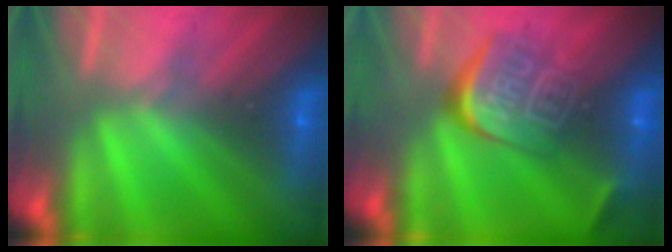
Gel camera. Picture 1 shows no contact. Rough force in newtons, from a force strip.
{"total": 9.4}